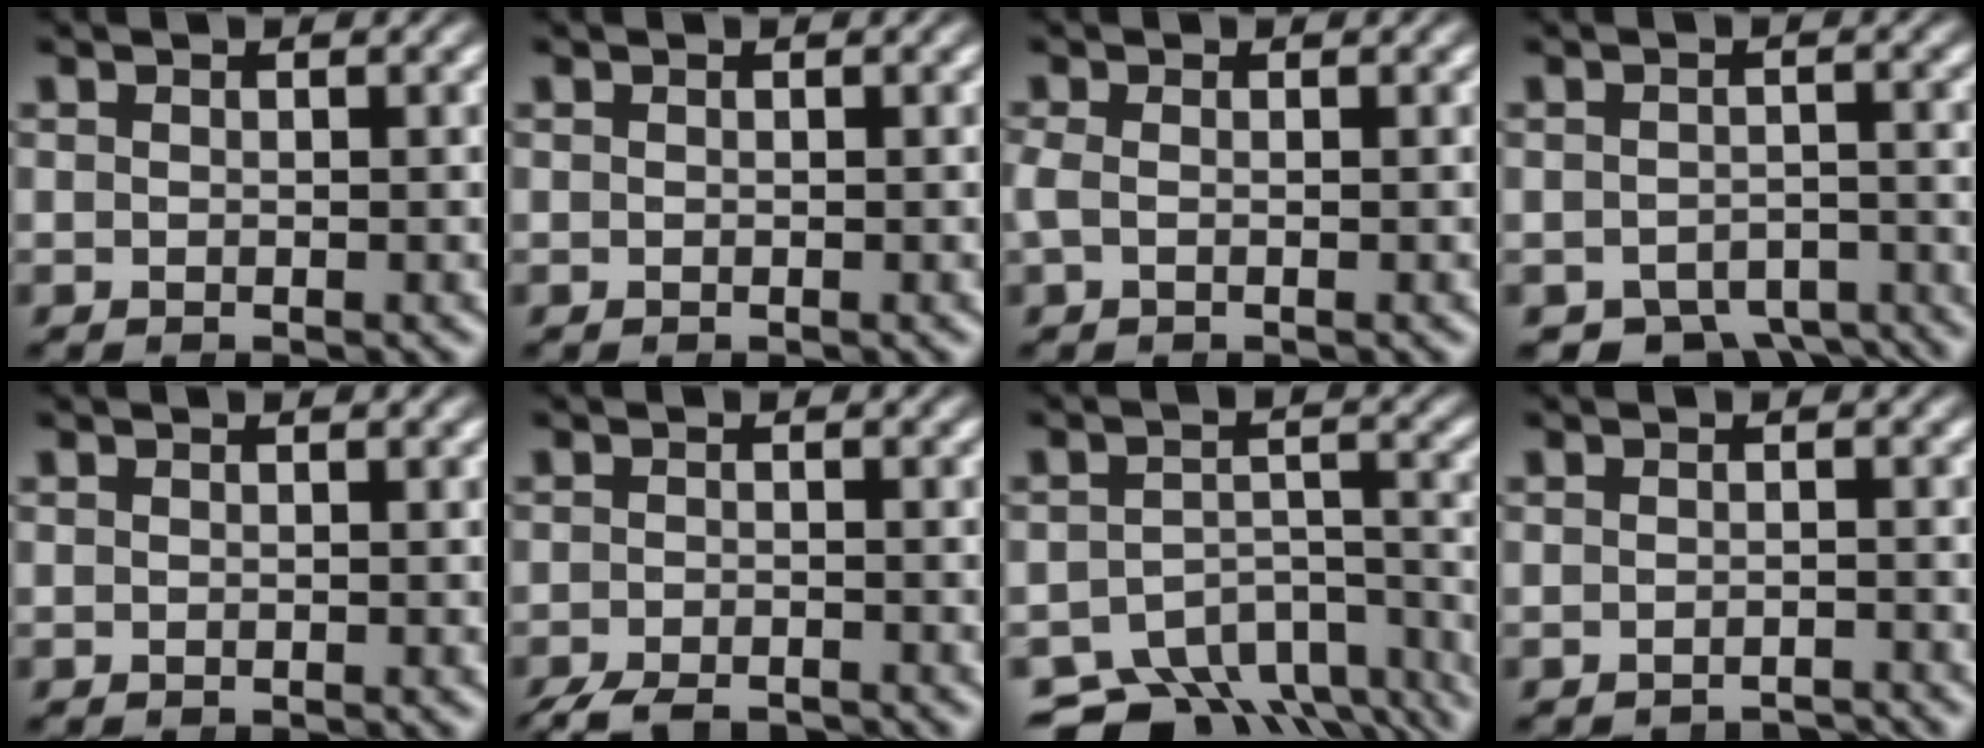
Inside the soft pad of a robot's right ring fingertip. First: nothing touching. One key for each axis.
{"total": 0.0}
{"total": 1.1, "fx": -0.4, "fy": 0.8, "fz": 0.7, "tx": -0.032, "ty": -0.003, "tz": -0.005}
{"total": 8.2, "fx": -6.7, "fy": 4.1, "fz": 2.2, "tx": -0.018, "ty": -0.023, "tz": -0.108}
{"total": 0.0}
{"total": 3.4, "fx": -3.3, "fy": 0.6, "fz": 0.5, "tx": -0.014, "ty": -0.016, "tz": -0.053}
{"total": 10.9, "fx": -8.4, "fy": 5.6, "fz": 4.1, "tx": -0.050, "ty": -0.021, "tz": -0.136}
{"total": 2.3, "fx": -2.3, "fy": 0.0, "fz": -0.2, "tx": 0.006, "ty": -0.006, "tz": -0.038}